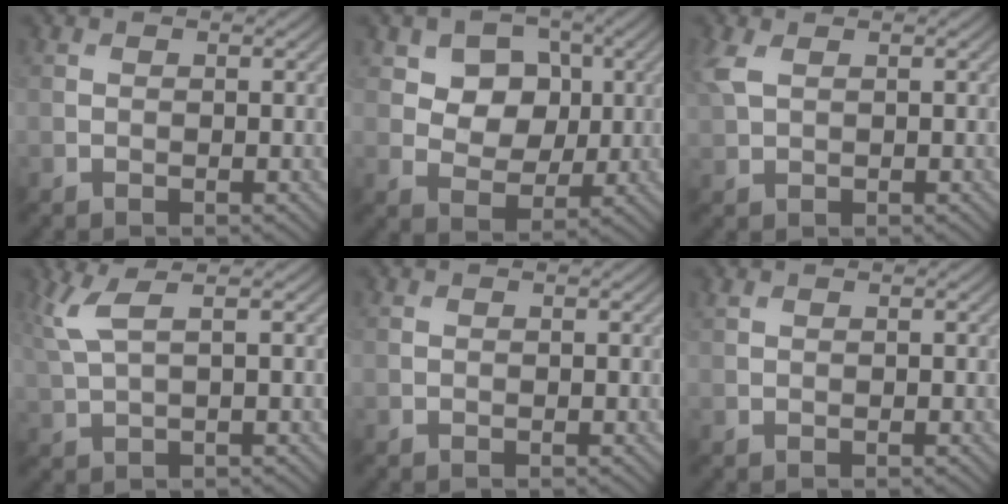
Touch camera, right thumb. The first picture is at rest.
{"total": 7.0, "force": [2.5, 5.5, 3.6], "torque": [-0.090, -0.012, 0.054]}
{"total": 3.0, "force": [1.1, 1.6, 2.2], "torque": [-0.073, 0.007, 0.025]}
{"total": 4.6, "force": [1.9, 1.1, 4.0], "torque": [-0.098, 0.012, 0.045]}
{"total": 0.0}
{"total": 0.7, "force": [0.6, 0.2, 0.4], "torque": [-0.013, 0.004, 0.014]}